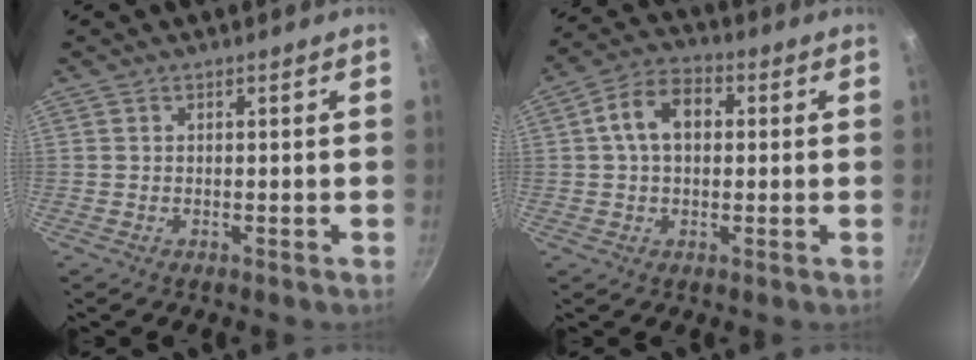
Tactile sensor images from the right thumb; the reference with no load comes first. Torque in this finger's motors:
{"motor_torque": [0.47, 2.21, 1.14, -0.12, 0.06]}